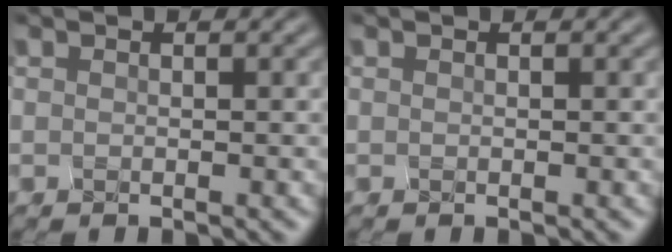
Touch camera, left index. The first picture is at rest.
{"total": 0.0}